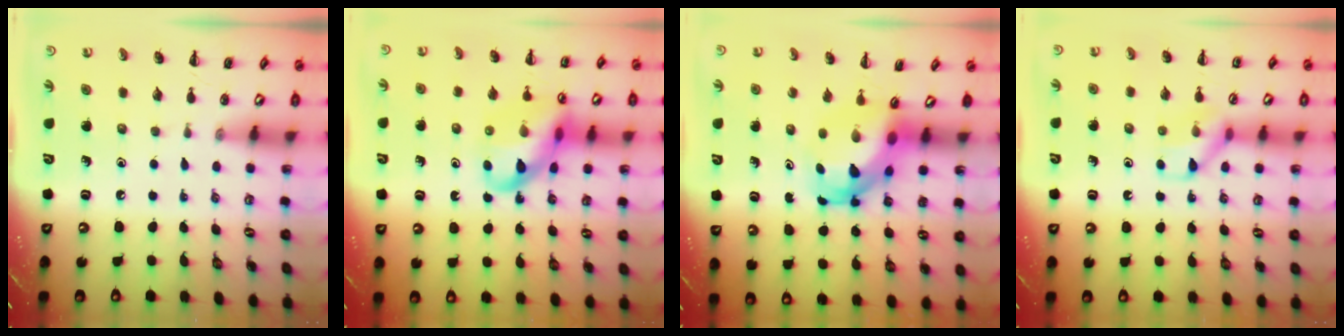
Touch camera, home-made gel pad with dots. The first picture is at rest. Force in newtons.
{"total": 14.7, "press": 14.6, "slide": 1.9}
{"total": 6.3, "press": 6.2, "slide": 1.4}
{"total": 9.8, "press": 9.8, "slide": 0.8}